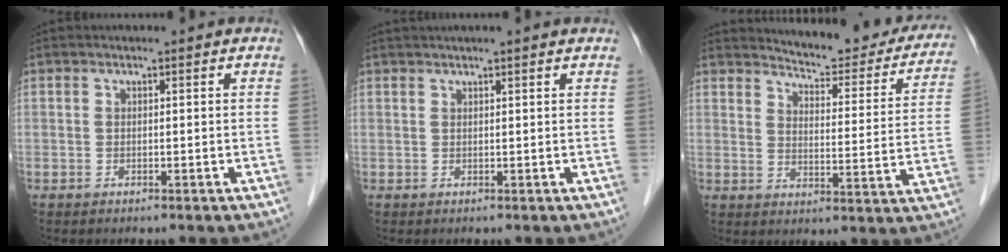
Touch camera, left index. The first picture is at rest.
{"total": 5.2, "force": [4.5, -0.3, 2.4], "torque": [-0.032, 0.039, 0.062]}
{"total": 18.6, "force": [17.4, 3.7, 5.3], "torque": [-0.052, -0.058, 0.198]}